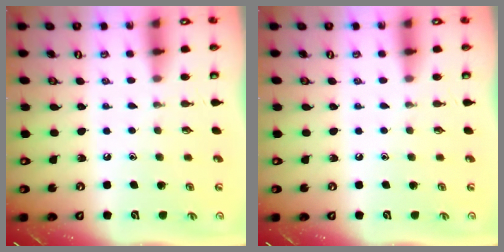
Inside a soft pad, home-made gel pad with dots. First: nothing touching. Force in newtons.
{"total": 0.0}